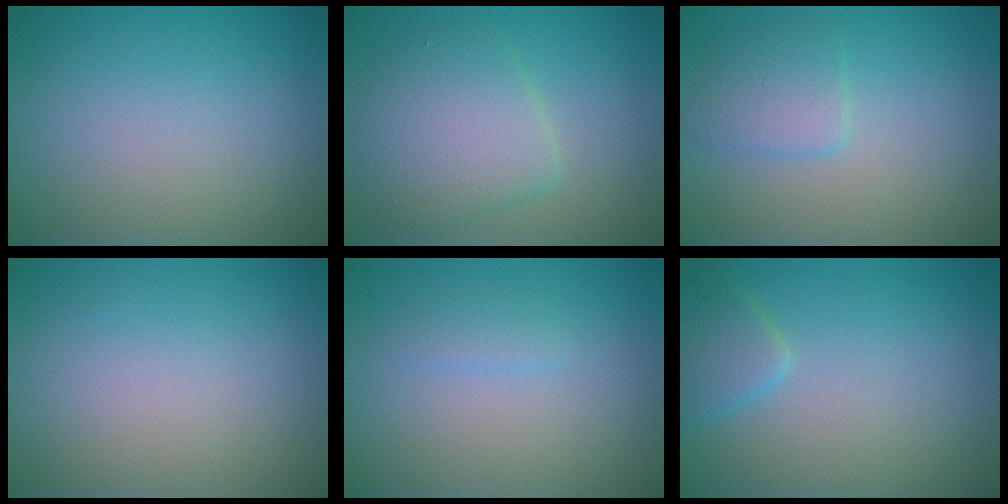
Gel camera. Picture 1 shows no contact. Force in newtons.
{"total": 5.3, "press": 5.3, "slide": 0.1}
{"total": 2.4, "press": 2.4, "slide": 0.2}
{"total": 0.0}
{"total": 1.1, "press": 1.1, "slide": 0.1}
{"total": 2.1, "press": 2.1, "slide": 0.1}